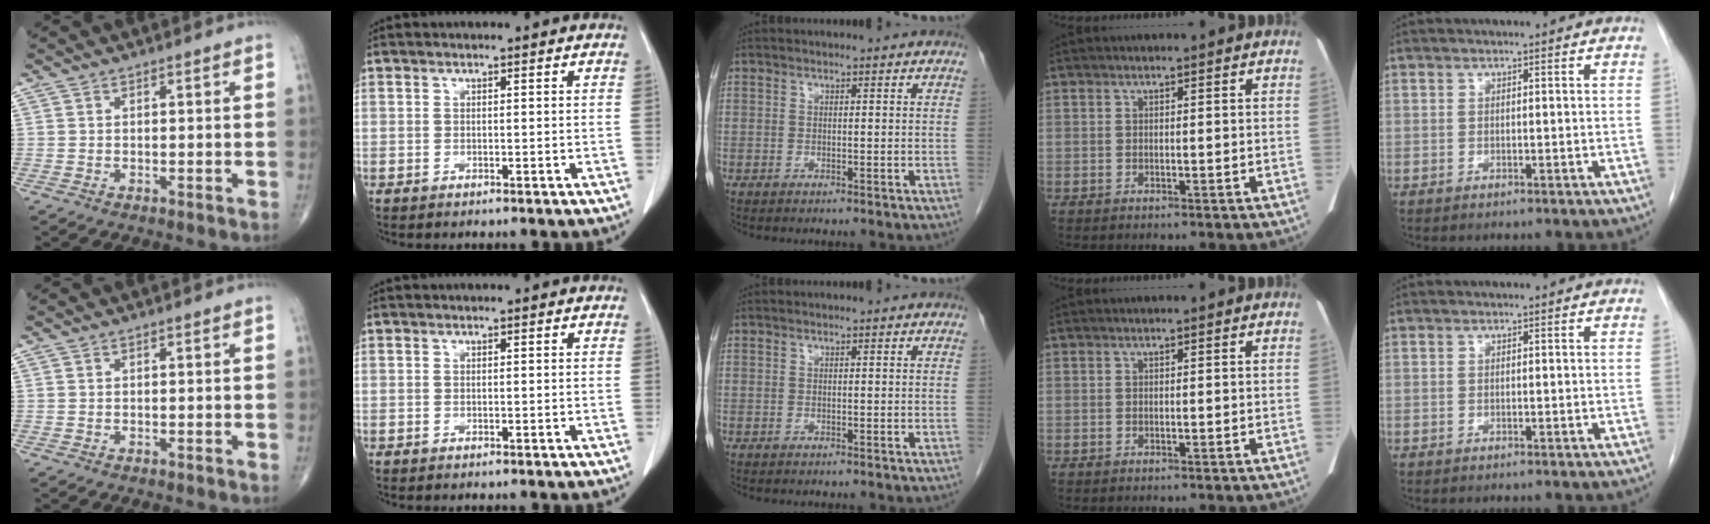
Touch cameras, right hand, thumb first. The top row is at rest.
{}